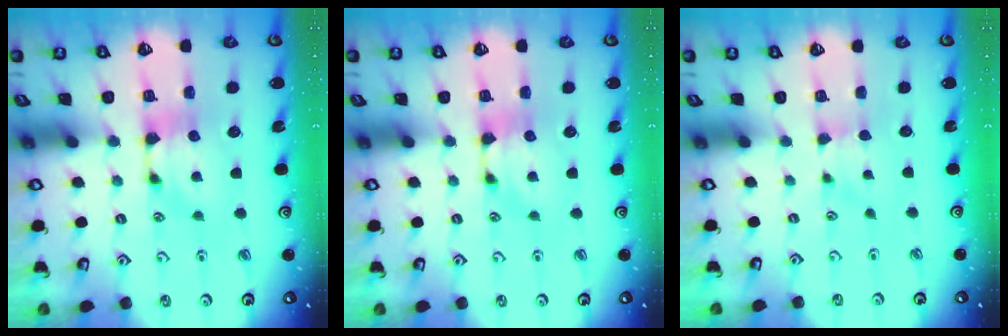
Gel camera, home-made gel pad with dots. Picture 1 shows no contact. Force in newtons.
{"total": 0.0}
{"total": 2.5, "press": 2.5, "slide": 0.5}